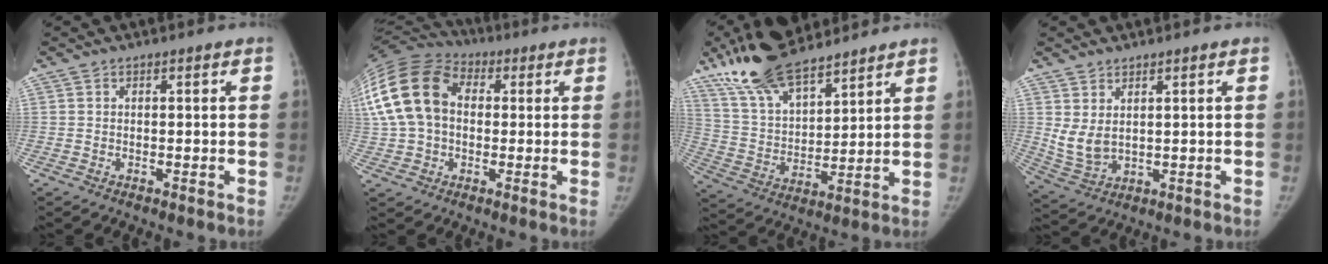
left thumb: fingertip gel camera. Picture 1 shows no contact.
{"total": 20.0, "force": [2.8, 14.6, 13.4], "torque": [-0.289, 0.038, 0.046]}
{"total": 17.0, "force": [13.1, 5.9, 9.0], "torque": [-0.137, -0.052, 0.250]}
{"total": 5.5, "force": [1.7, 3.3, 4.0], "torque": [-0.078, -0.017, 0.050]}